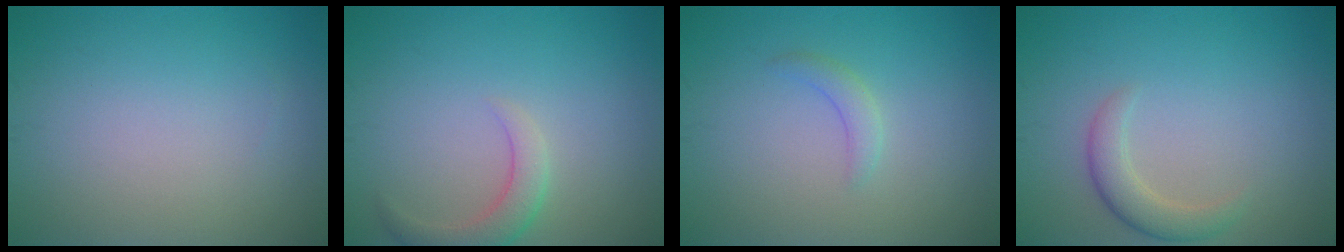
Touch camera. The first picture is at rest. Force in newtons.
{"total": 2.7, "press": 2.7, "slide": 0.2}
{"total": 1.4, "press": 1.4, "slide": 0.1}
{"total": 2.5, "press": 2.5, "slide": 0.2}